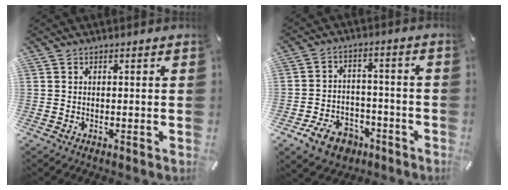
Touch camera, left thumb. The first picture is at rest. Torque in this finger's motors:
{"motor_torque": [0.02, 1.49, 0.06, 0.06, 0.01]}